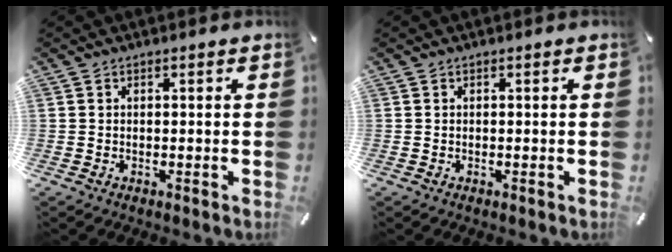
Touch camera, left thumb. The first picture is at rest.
{"total": 0.0}